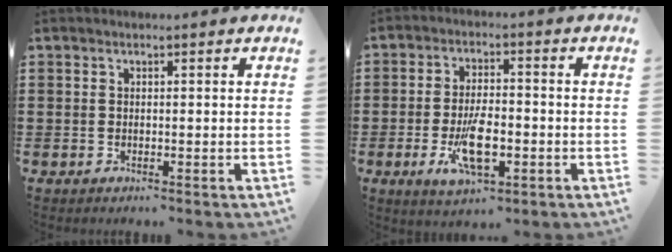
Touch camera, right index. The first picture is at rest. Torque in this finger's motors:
{"motor_torque": [1.37, 0.77, 0.59, 0.21]}